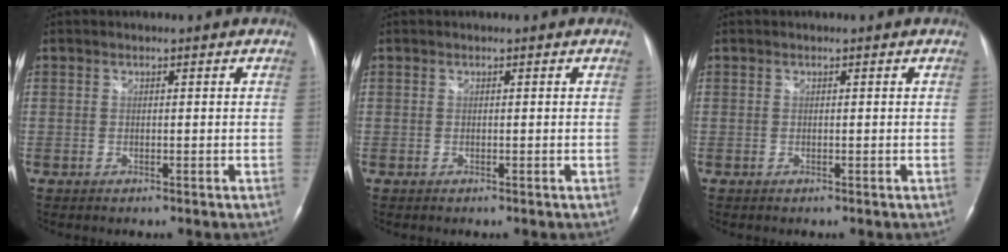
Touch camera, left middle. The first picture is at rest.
{"total": 0.0}
{"total": 0.0}